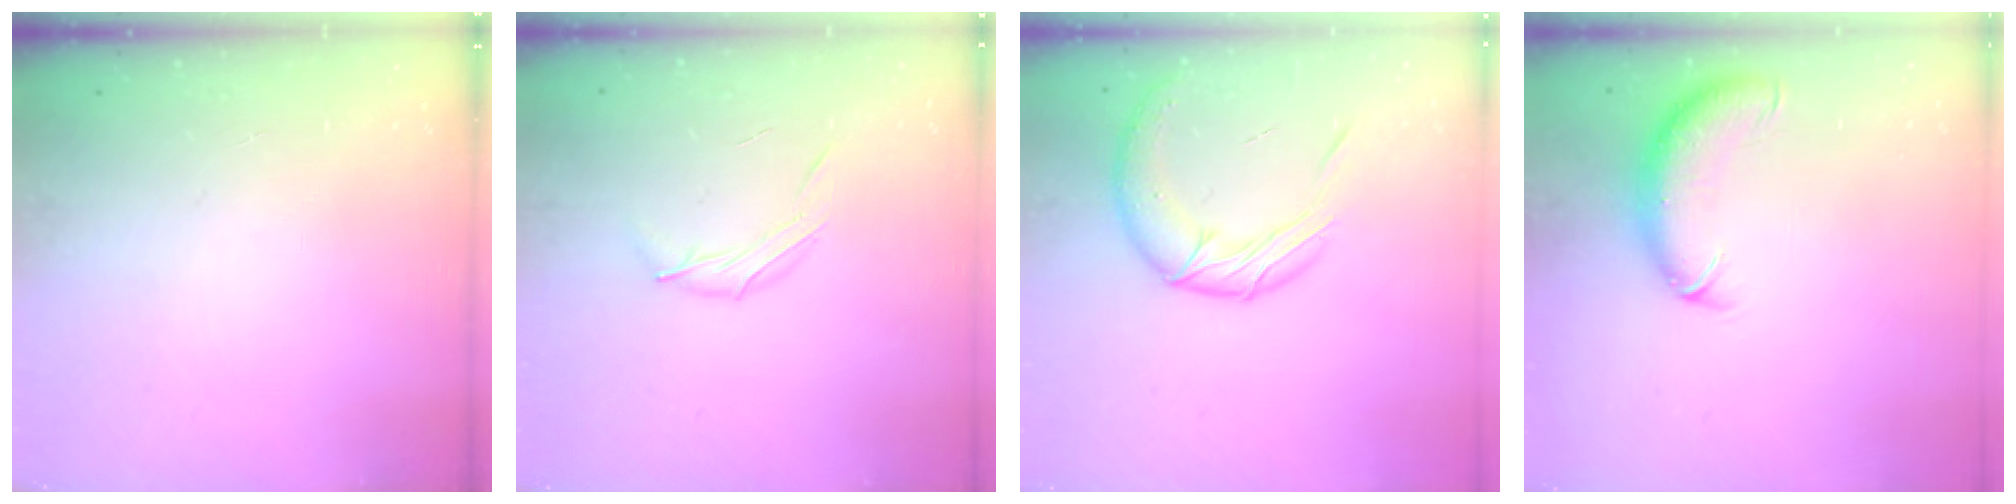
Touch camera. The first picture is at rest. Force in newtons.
{"total": 6.8, "press": 6.8, "slide": 0.5}
{"total": 14.7, "press": 14.5, "slide": 2.0}
{"total": 11.5, "press": 11.2, "slide": 2.6}